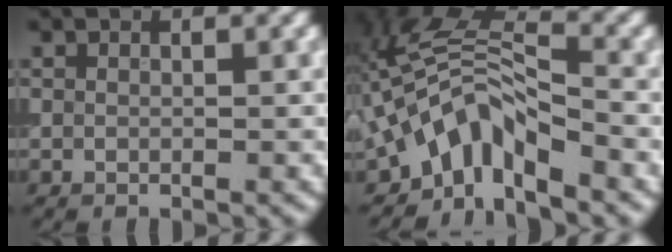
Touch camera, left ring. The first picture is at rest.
{"total": 5.5, "force": [-2.8, 2.3, 4.2], "torque": [-0.065, 0.008, -0.064]}